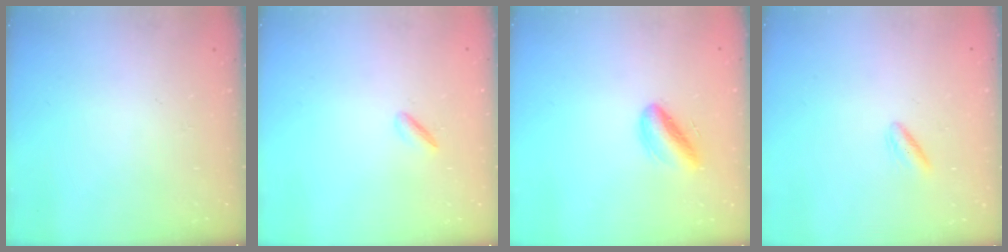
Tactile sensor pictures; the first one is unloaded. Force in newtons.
{"total": 2.0, "press": 1.9, "slide": 0.7}
{"total": 7.5, "press": 7.2, "slide": 2.0}
{"total": 2.7, "press": 2.5, "slide": 1.2}